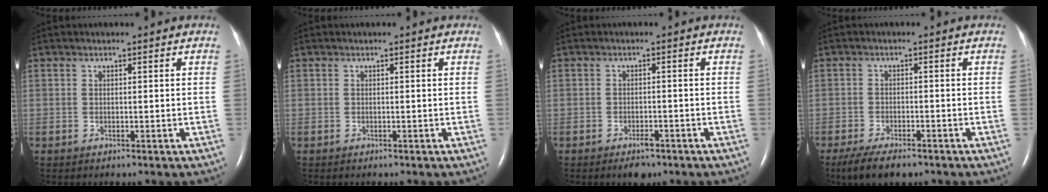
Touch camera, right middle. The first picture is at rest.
{"total": 0.0}
{"total": 2.6, "force": [-1.9, 1.2, 1.4], "torque": [-0.023, -0.001, -0.020]}
{"total": 6.5, "force": [-4.9, 2.0, 3.8], "torque": [-0.068, -0.012, -0.077]}